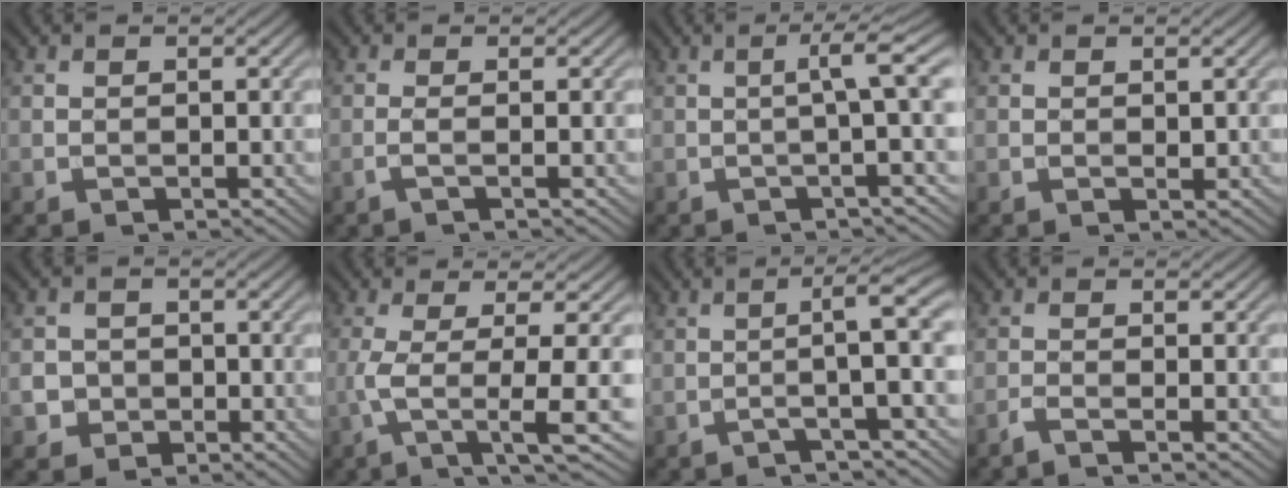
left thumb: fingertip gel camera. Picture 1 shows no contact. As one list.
[{"total": 1.4, "force": [-0.3, 0.1, 1.4], "torque": [-0.026, 0.005, -0.015]}, {"total": 5.1, "force": [0.1, 0.2, 5.1], "torque": [-0.087, 0.014, -0.008]}, {"total": 0.6, "force": [0.2, 0.2, 0.5], "torque": [-0.006, -0.002, 0.002]}, {"total": 3.4, "force": [-1.0, 3.2, 0.7], "torque": [-0.009, 0.000, -0.031]}, {"total": 7.0, "force": [-1.0, 1.1, 6.8], "torque": [-0.120, -0.004, -0.023]}, {"total": 4.8, "force": [-1.0, 0.0, 4.7], "torque": [-0.071, 0.017, -0.039]}, {"total": 1.5, "force": [-1.2, 0.1, 1.0], "torque": [-0.016, 0.000, -0.035]}]